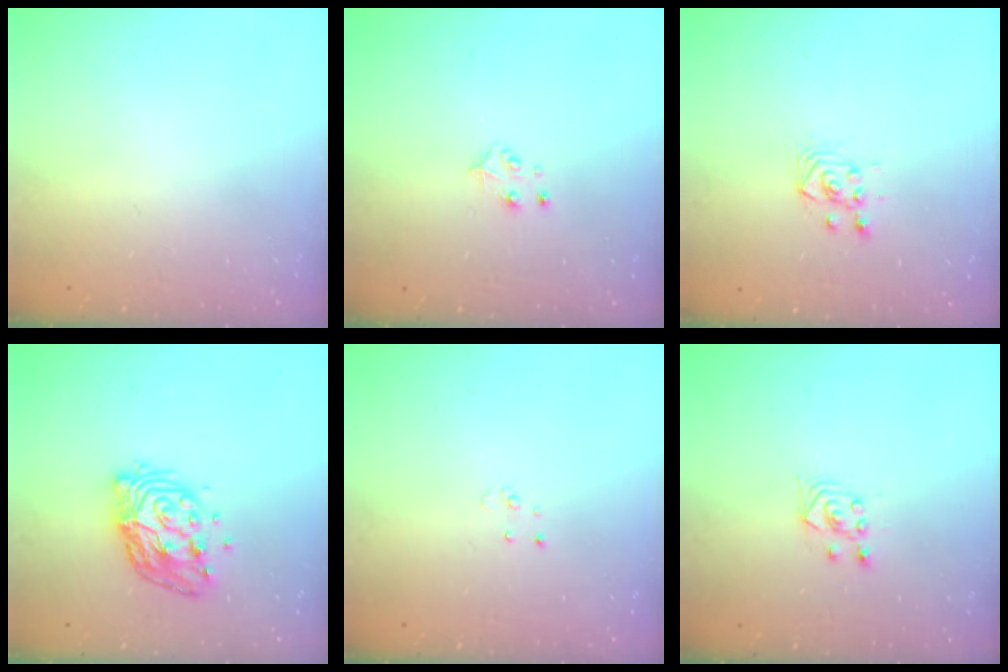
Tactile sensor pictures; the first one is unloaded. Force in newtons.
{"total": 4.4, "press": 4.4, "slide": 0.4}
{"total": 3.2, "press": 2.9, "slide": 1.4}
{"total": 13.7, "press": 13.7, "slide": 1.2}
{"total": 2.5, "press": 2.5, "slide": 0.2}
{"total": 2.8, "press": 2.4, "slide": 1.4}